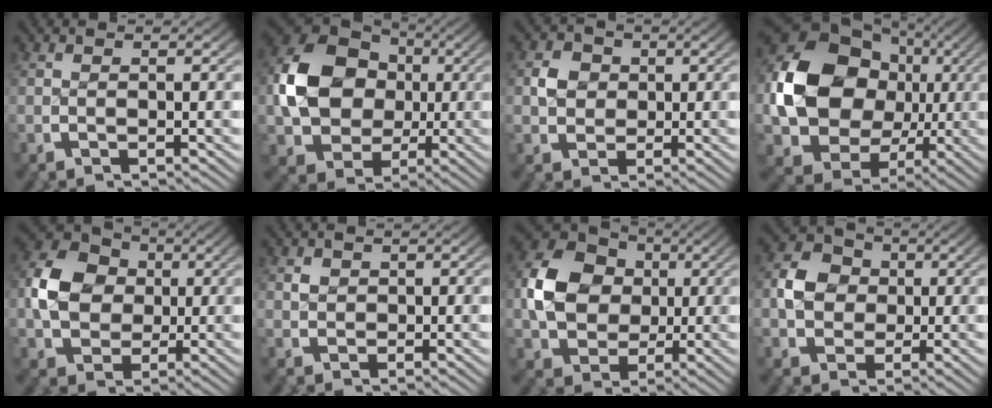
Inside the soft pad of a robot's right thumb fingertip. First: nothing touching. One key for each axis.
{"total": 11.7, "fx": 1.5, "fy": 9.3, "fz": 6.9, "tx": -0.176, "ty": -0.039, "tz": 0.047}
{"total": 2.4, "fx": 0.6, "fy": 2.3, "fz": 0.7, "tx": -0.009, "ty": -0.005, "tz": 0.019}
{"total": 14.1, "fx": 0.6, "fy": 10.9, "fz": 9.0, "tx": -0.211, "ty": -0.050, "tz": 0.036}
{"total": 9.2, "fx": 1.7, "fy": 7.4, "fz": 5.2, "tx": -0.117, "ty": -0.012, "tz": 0.038}
{"total": 0.9, "fx": 0.6, "fy": 0.4, "fz": -0.5, "tx": 0.015, "ty": -0.005, "tz": 0.018}
{"total": 10.3, "fx": 1.7, "fy": 8.3, "fz": 5.9, "tx": -0.148, "ty": -0.025, "tz": 0.046}
{"total": 5.6, "fx": 0.7, "fy": 4.8, "fz": 2.8, "tx": -0.056, "ty": -0.007, "tz": 0.017}